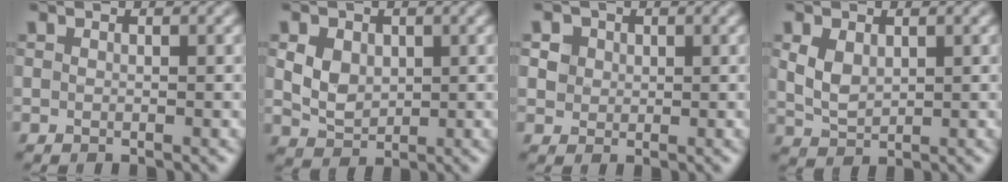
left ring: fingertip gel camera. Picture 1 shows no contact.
{"total": 3.8, "force": [0.8, 3.0, 2.2], "torque": [-0.049, 0.004, 0.012]}
{"total": 3.1, "force": [1.4, 2.5, 1.2], "torque": [-0.027, 0.008, 0.024]}
{"total": 2.8, "force": [0.8, 1.9, 1.9], "torque": [-0.045, -0.002, 0.023]}